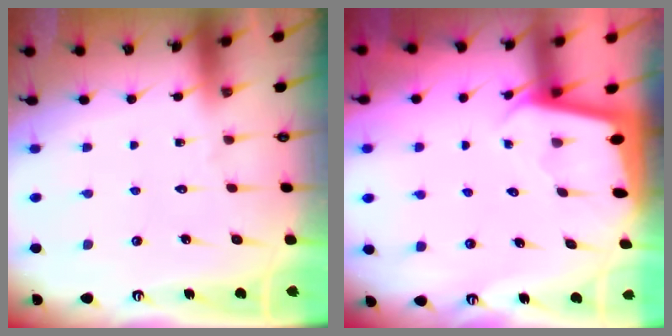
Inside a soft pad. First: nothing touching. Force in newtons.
{"total": 1.8, "press": 1.8, "slide": 0.1}